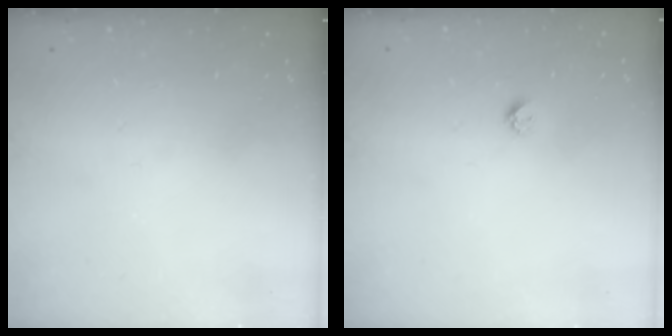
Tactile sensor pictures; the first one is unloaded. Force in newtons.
{"total": 4.1, "press": 4.1, "slide": 0.5}